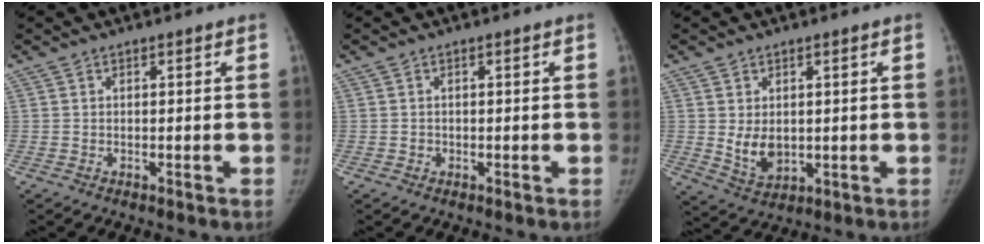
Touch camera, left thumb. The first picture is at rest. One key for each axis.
{"total": 0.8, "fx": -0.2, "fy": 0.8, "fz": 0.1, "tx": 0.004, "ty": 0.003, "tz": -0.004}
{"total": 5.7, "fx": 0.4, "fy": 4.1, "fz": 3.9, "tx": -0.052, "ty": -0.017, "tz": 0.023}